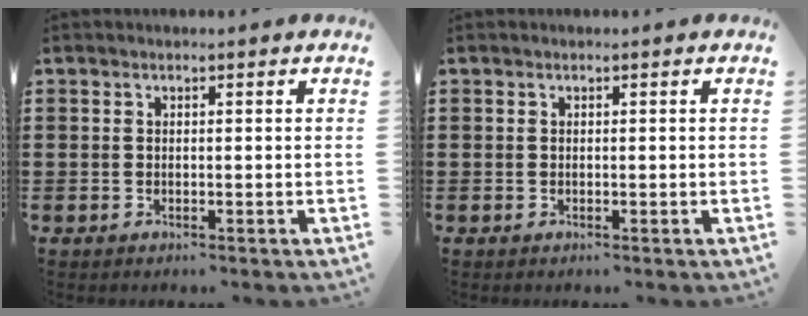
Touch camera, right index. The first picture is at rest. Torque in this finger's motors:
{"motor_torque": [0.03, 0.02, 0.00, 0.00]}